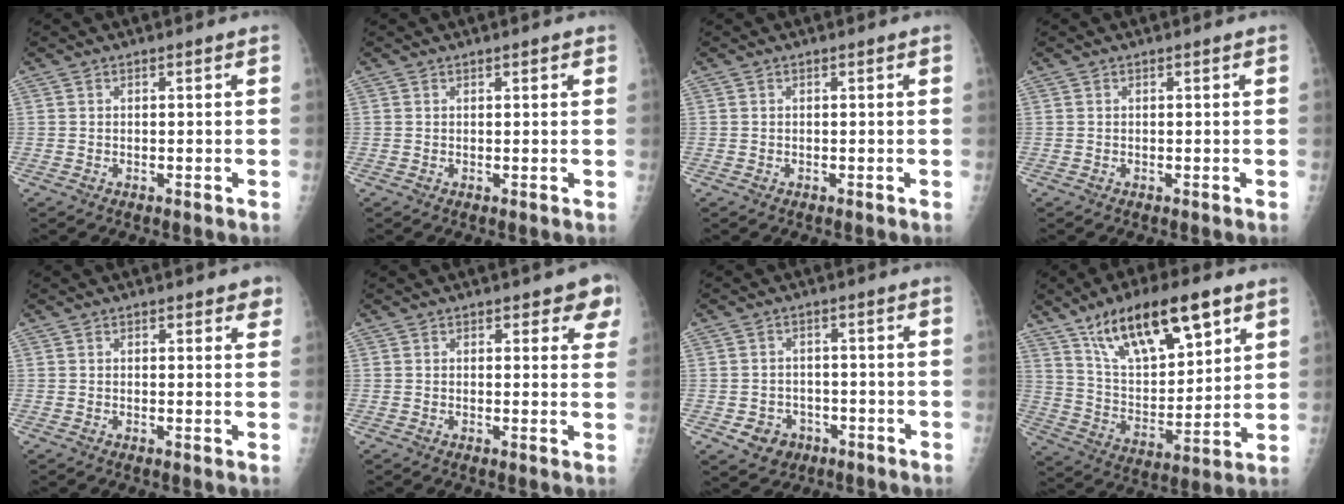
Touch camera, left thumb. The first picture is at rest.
{"total": 1.3, "force": [0.7, 0.5, 0.9], "torque": [-0.009, 0.000, 0.007]}
{"total": 0.0}
{"total": 0.0}
{"total": 3.4, "force": [1.9, 1.6, 2.3], "torque": [-0.004, -0.005, 0.018]}
{"total": 5.5, "force": [3.1, 2.9, 3.5], "torque": [0.000, -0.010, 0.029]}
{"total": 5.4, "force": [-2.4, 4.6, 1.6], "torque": [-0.007, 0.018, -0.029]}
{"total": 20.6, "force": [11.9, 8.1, 14.8], "torque": [-0.214, -0.040, 0.217]}